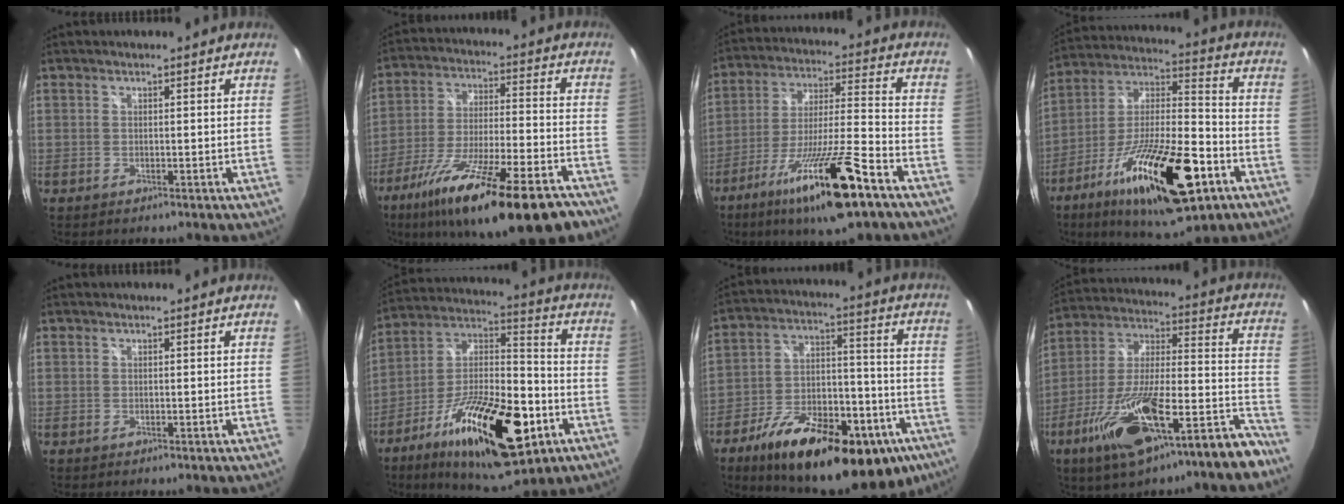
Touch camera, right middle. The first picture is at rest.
{"total": 24.1, "force": [-16.7, 4.4, 16.9], "torque": [-0.293, -0.054, -0.265]}
{"total": 18.5, "force": [-11.4, 1.6, 14.5], "torque": [-0.279, -0.037, -0.196]}
{"total": 24.4, "force": [-11.8, 7.4, 20.0], "torque": [-0.347, -0.032, -0.193]}
{"total": 0.0}
{"total": 25.4, "force": [-11.3, 9.3, 20.7], "torque": [-0.358, -0.022, -0.179]}
{"total": 29.5, "force": [-17.5, 12.9, 20.0], "torque": [-0.309, 0.001, -0.245]}
{"total": 24.6, "force": [-16.7, 5.1, 17.3], "torque": [-0.272, -0.004, -0.267]}